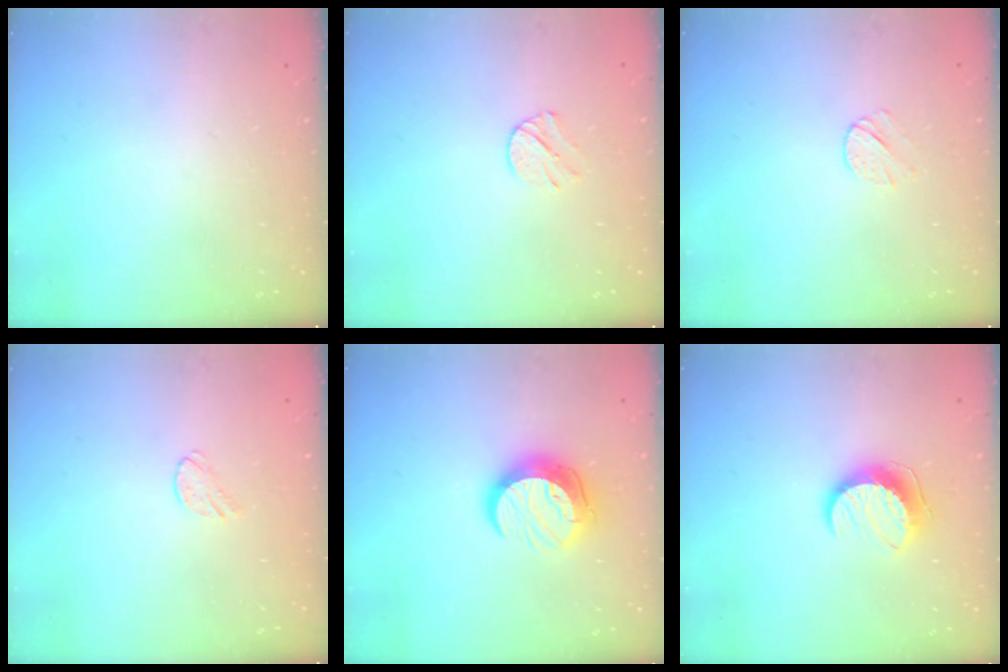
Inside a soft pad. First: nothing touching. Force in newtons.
{"total": 5.8, "press": 5.7, "slide": 1.0}
{"total": 4.3, "press": 4.2, "slide": 0.5}
{"total": 5.2, "press": 5.1, "slide": 0.6}
{"total": 12.4, "press": 12.3, "slide": 1.0}
{"total": 10.2, "press": 10.1, "slide": 0.5}